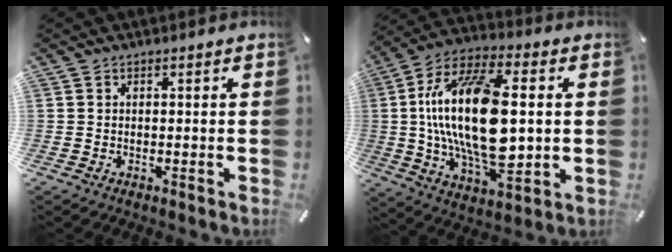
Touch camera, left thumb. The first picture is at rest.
{"total": 24.1, "force": [1.6, 11.7, 21.0], "torque": [-0.428, -0.013, 0.024]}